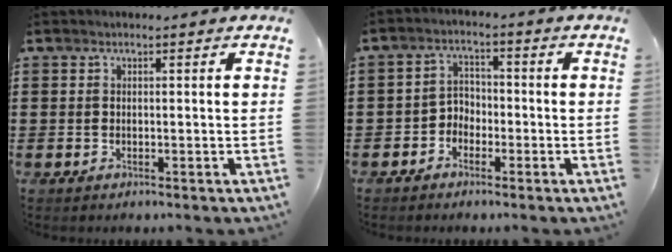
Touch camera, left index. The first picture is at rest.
{"total": 3.1, "force": [-2.3, 2.0, 0.6], "torque": [-0.020, 0.010, -0.052]}